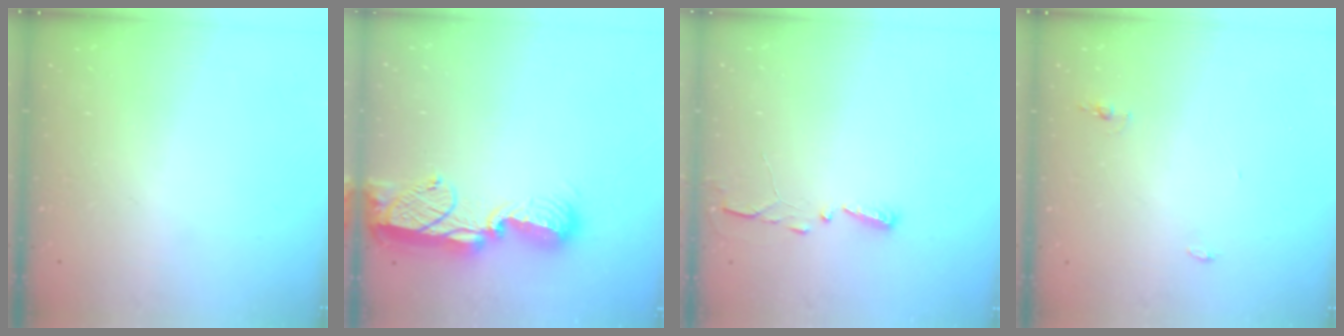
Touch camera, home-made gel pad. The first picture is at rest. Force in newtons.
{"total": 11.4, "press": 11.3, "slide": 1.5}
{"total": 2.9, "press": 2.9, "slide": 0.4}
{"total": 7.7, "press": 4.4, "slide": 6.4}